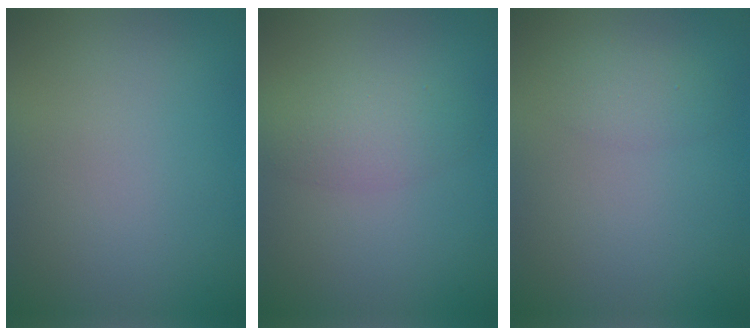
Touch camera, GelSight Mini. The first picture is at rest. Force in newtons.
{"total": 3.0, "press": 3.0, "slide": 0.1}
{"total": 1.8, "press": 1.8, "slide": 0.0}